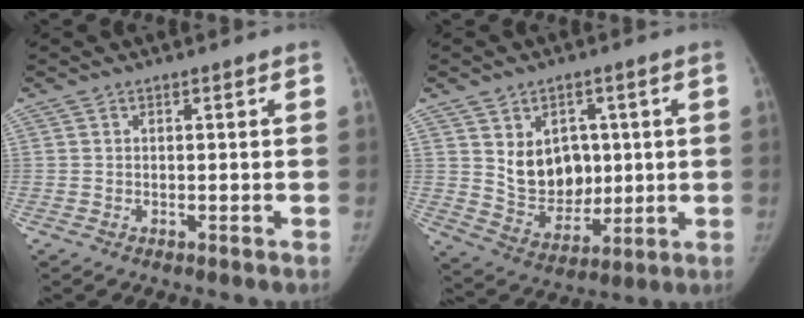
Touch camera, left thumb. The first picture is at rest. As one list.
[{"total": 11.3, "force": [2.3, 8.8, 6.7], "torque": [-0.061, -0.021, 0.059]}]